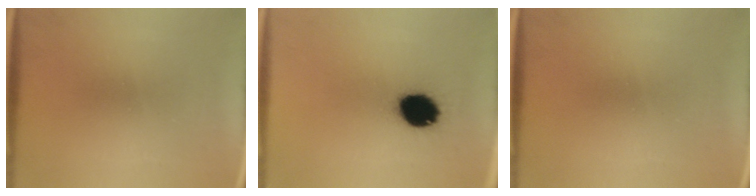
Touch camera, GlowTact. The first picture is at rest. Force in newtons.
{"total": 12.1}
{"total": 0.0}